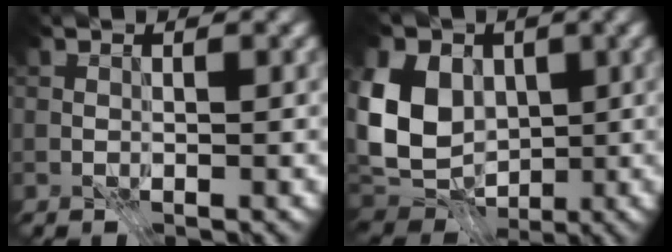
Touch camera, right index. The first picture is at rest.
{"total": 10.9, "force": [0.3, 8.6, 6.7], "torque": [-0.149, 0.005, -0.003]}